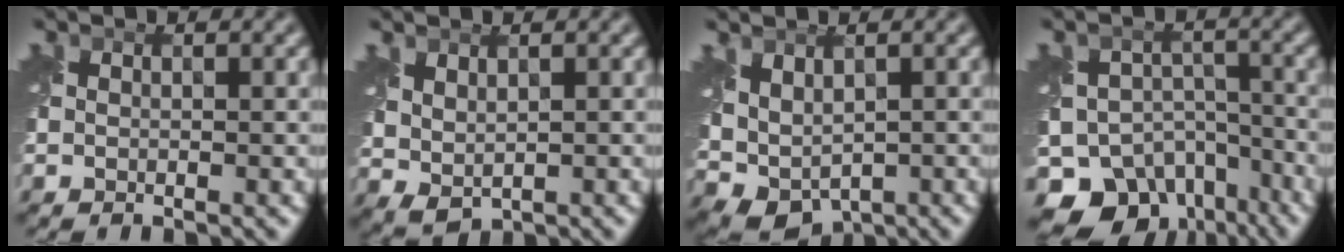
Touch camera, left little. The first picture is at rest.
{"total": 2.1, "force": [1.0, 1.2, 1.4], "torque": [-0.033, -0.002, 0.027]}
{"total": 5.0, "force": [0.8, 3.3, 3.6], "torque": [-0.074, -0.014, 0.027]}
{"total": 12.5, "force": [-9.0, 7.4, 4.5], "torque": [-0.068, -0.010, -0.125]}